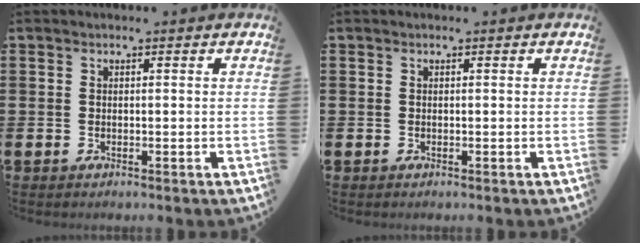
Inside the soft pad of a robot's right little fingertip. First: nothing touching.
{"total": 0.0}